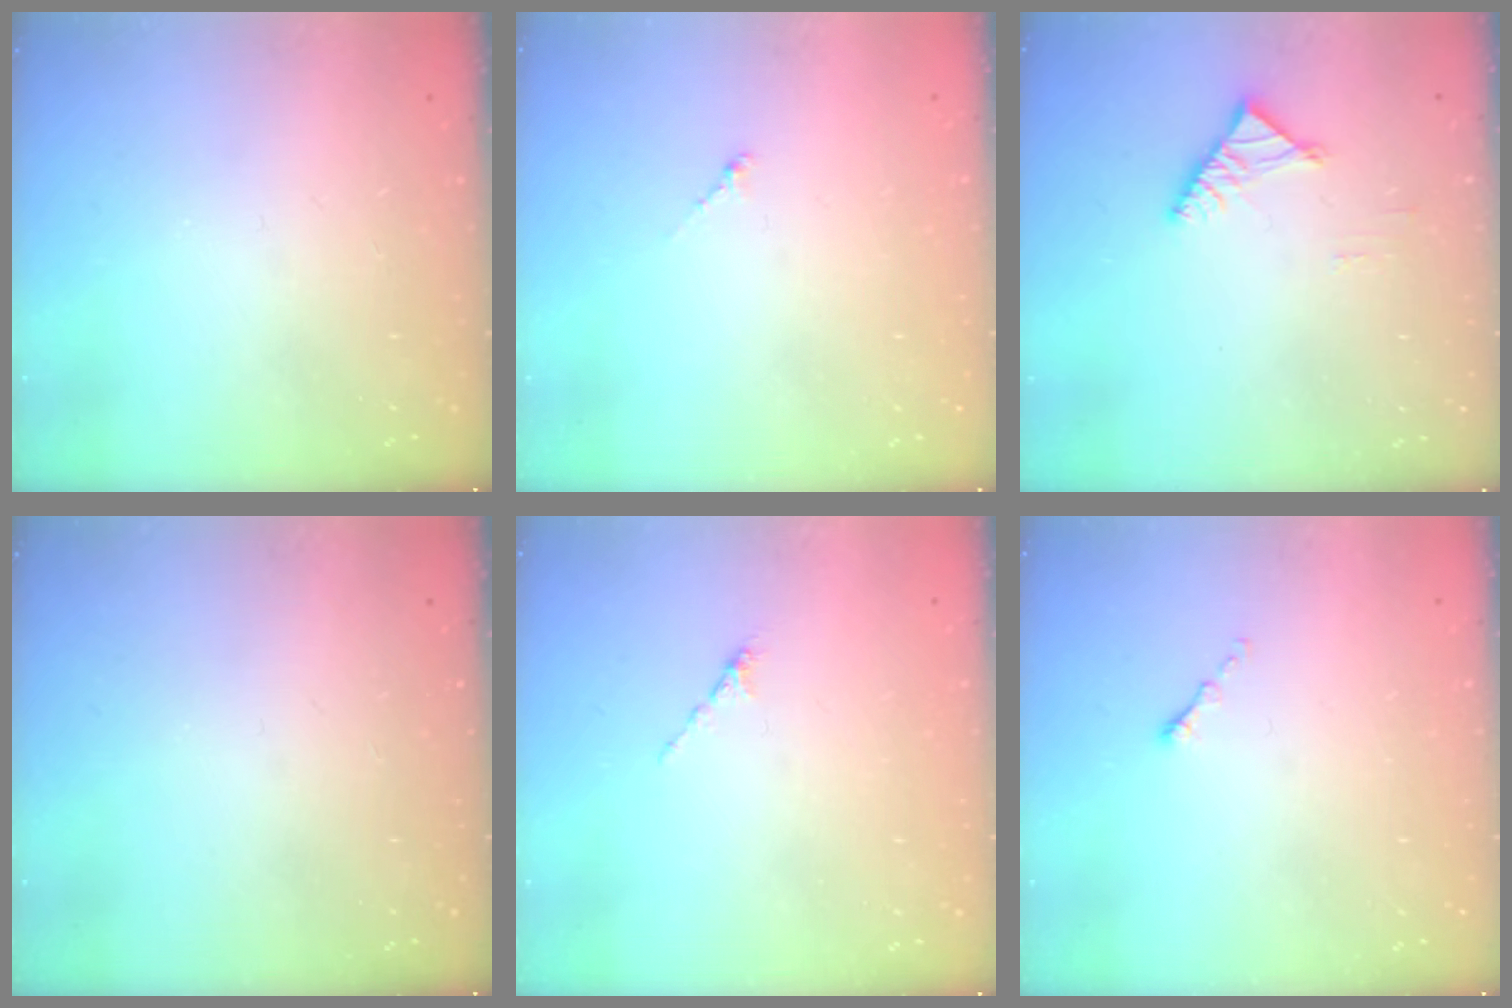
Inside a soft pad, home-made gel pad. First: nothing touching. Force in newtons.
{"total": 0.8, "press": 0.6, "slide": 0.4}
{"total": 3.4, "press": 3.3, "slide": 0.8}
{"total": 0.0}
{"total": 0.0}
{"total": 0.0}